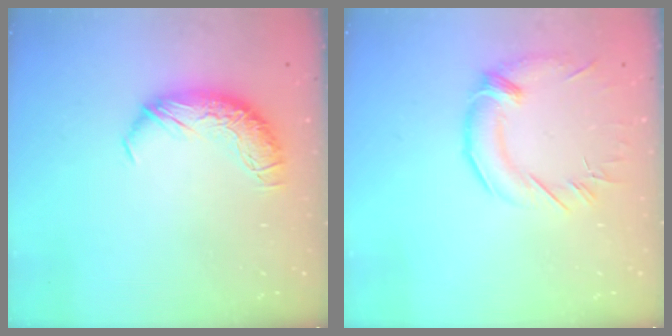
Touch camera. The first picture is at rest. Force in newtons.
{"total": 1.5, "press": 0.3, "slide": 1.5}